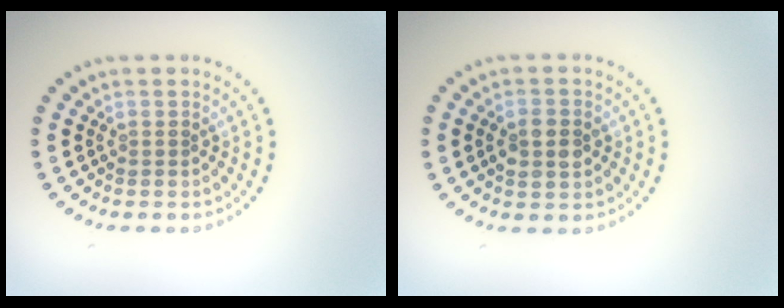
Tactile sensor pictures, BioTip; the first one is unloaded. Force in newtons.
{"total": 2.7, "press": 2.6, "slide": 0.3}